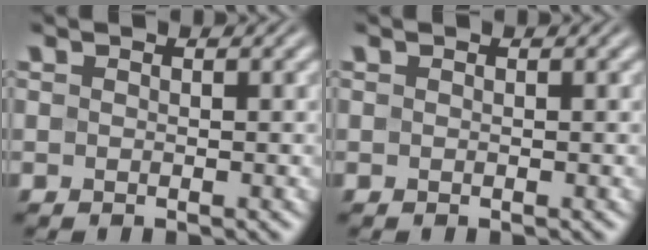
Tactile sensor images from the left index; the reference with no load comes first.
{"total": 0.0}